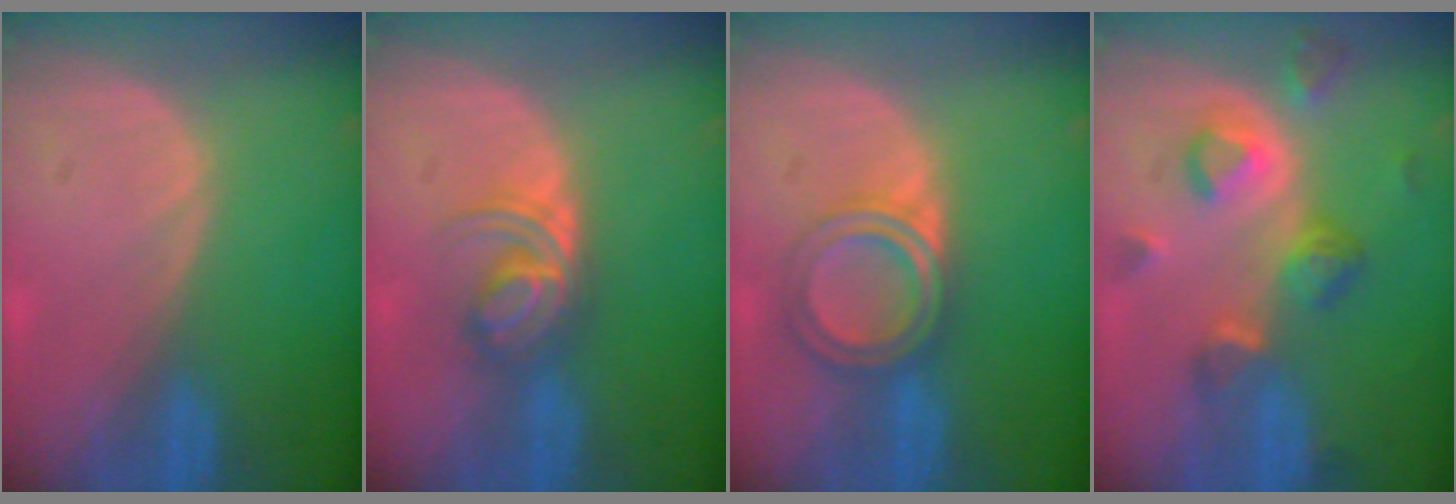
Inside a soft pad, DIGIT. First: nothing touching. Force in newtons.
{"total": 5.8, "press": 5.1, "slide": 2.7}
{"total": 5.3, "press": 5.3, "slide": 0.2}
{"total": 8.2, "press": 7.3, "slide": 3.7}